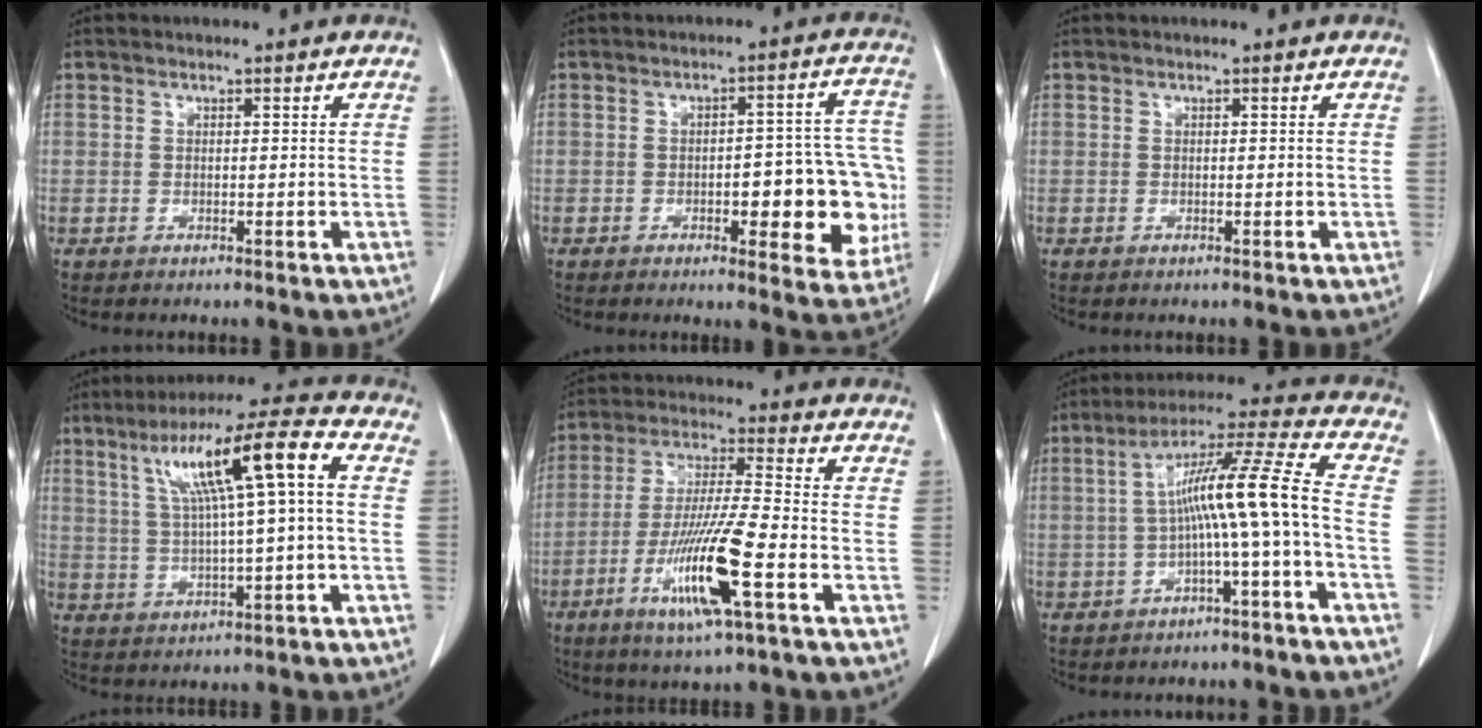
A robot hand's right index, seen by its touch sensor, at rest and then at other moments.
{"total": 15.0, "force": [-2.9, 5.0, 13.8], "torque": [-0.133, 0.036, -0.025]}
{"total": 0.0}
{"total": 13.8, "force": [3.4, 1.0, 13.4], "torque": [-0.230, 0.034, 0.061]}
{"total": 14.1, "force": [-5.5, 0.5, 13.0], "torque": [-0.258, -0.022, -0.101]}
{"total": 11.8, "force": [-1.8, -0.7, 11.7], "torque": [-0.199, 0.032, -0.029]}